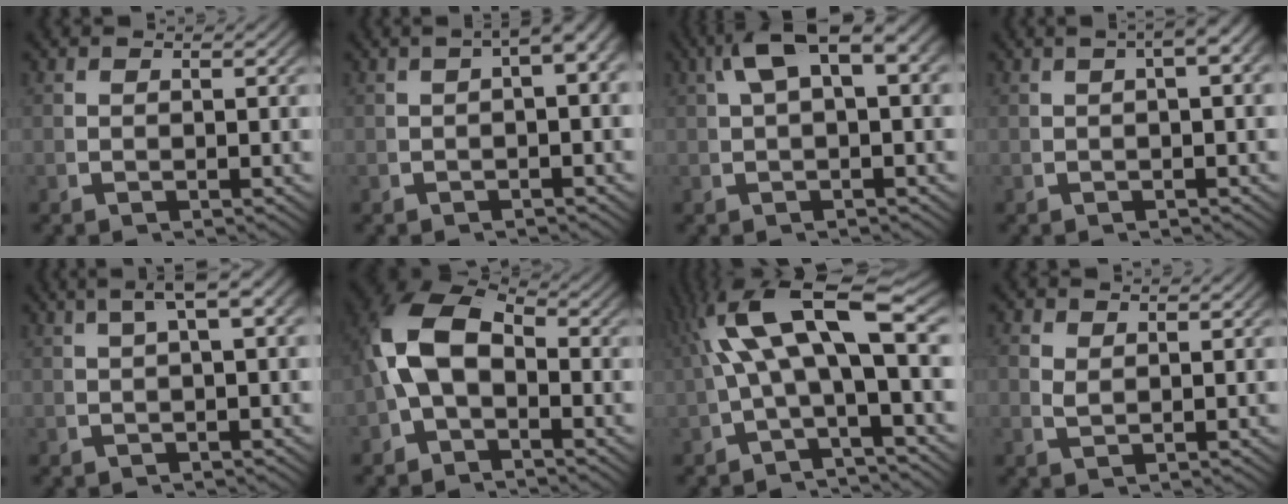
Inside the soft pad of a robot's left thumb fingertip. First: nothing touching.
{"total": 4.0, "force": [0.8, 1.8, 3.4], "torque": [-0.040, 0.025, 0.001]}
{"total": 7.3, "force": [2.5, 3.1, 6.1], "torque": [-0.099, 0.021, 0.038]}
{"total": 4.4, "force": [1.4, 1.7, 3.9], "torque": [-0.044, 0.029, 0.010]}
{"total": 6.3, "force": [2.8, 2.2, 5.2], "torque": [-0.065, 0.035, 0.033]}
{"total": 8.4, "force": [-0.4, 5.8, 6.1], "torque": [-0.138, -0.019, 0.000]}
{"total": 9.0, "force": [0.8, 3.9, 8.1], "torque": [-0.154, 0.004, 0.019]}
{"total": 1.3, "force": [0.9, 0.7, 0.5], "torque": [-0.020, -0.012, 0.027]}